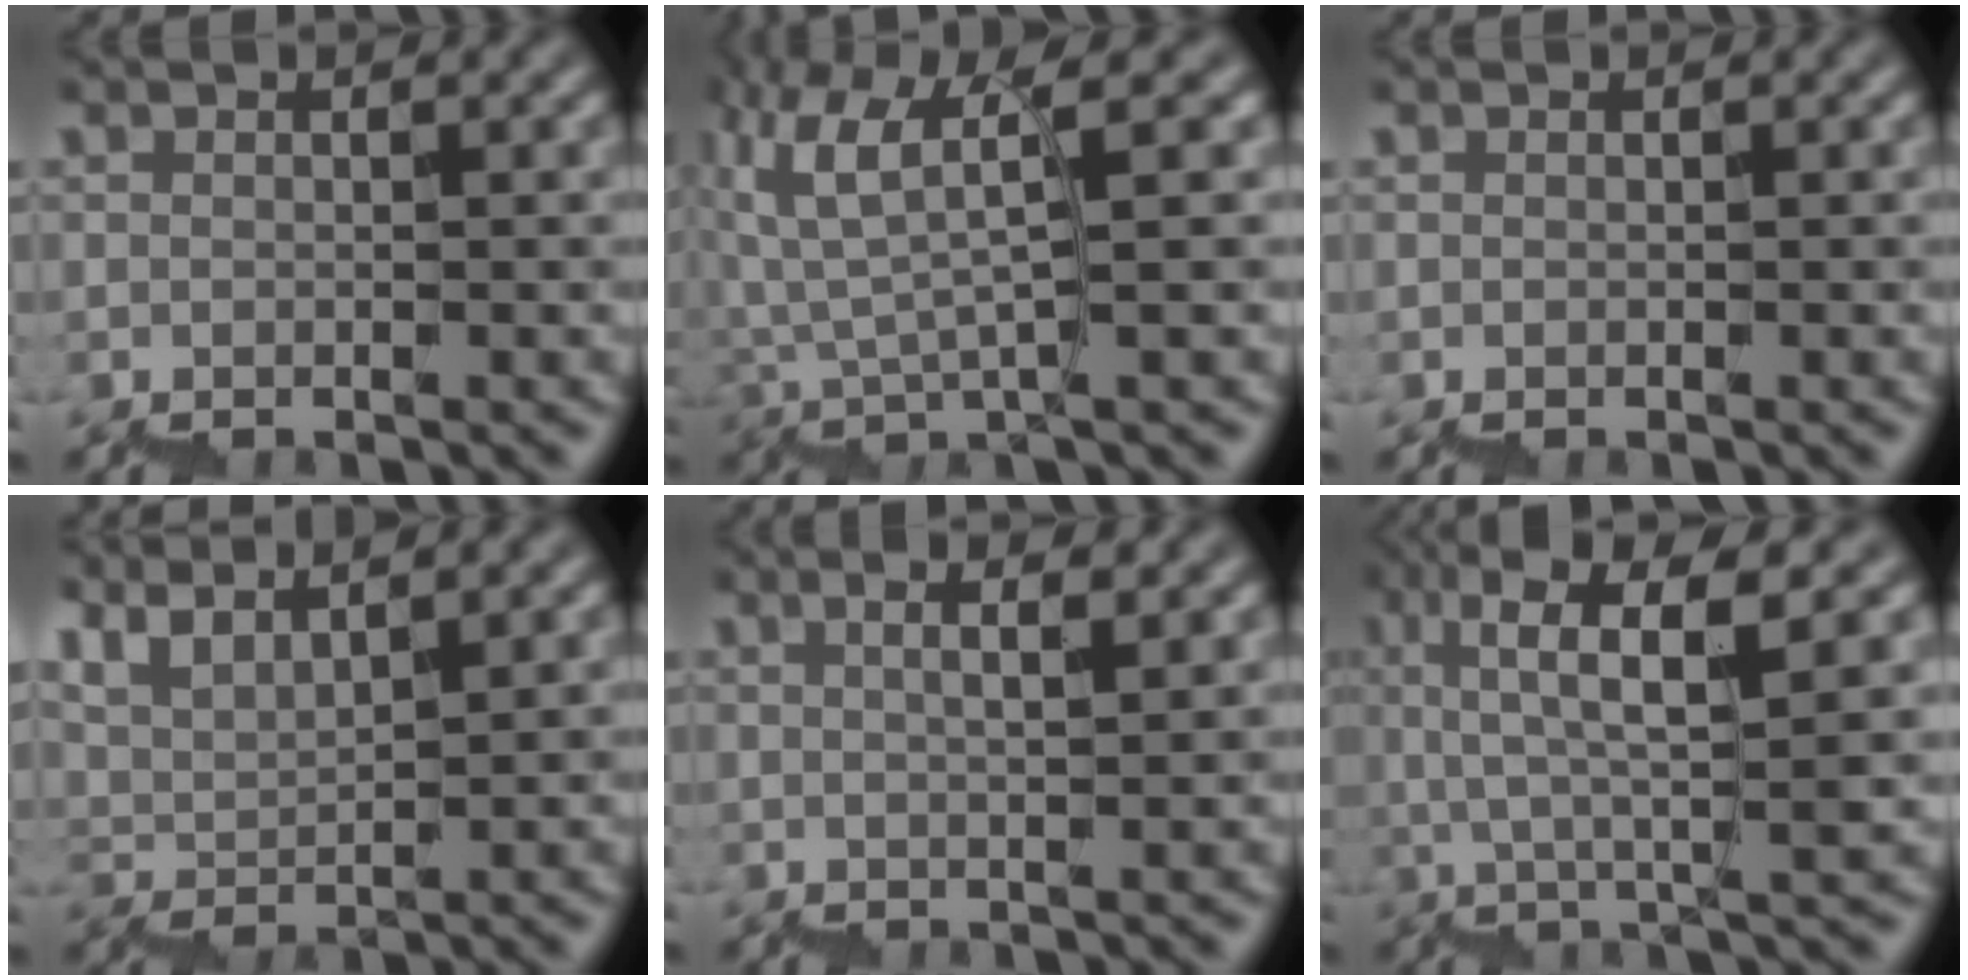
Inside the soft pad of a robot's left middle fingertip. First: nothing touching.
{"total": 4.6, "force": [2.8, 0.2, 3.6], "torque": [-0.082, 0.013, 0.049]}
{"total": 0.0}
{"total": 5.0, "force": [4.9, 0.7, 0.8], "torque": [-0.019, 0.013, 0.092]}
{"total": 2.7, "force": [2.1, 0.6, 1.7], "torque": [-0.003, 0.001, 0.030]}
{"total": 7.3, "force": [4.1, 1.1, 6.0], "torque": [-0.091, 0.020, 0.066]}